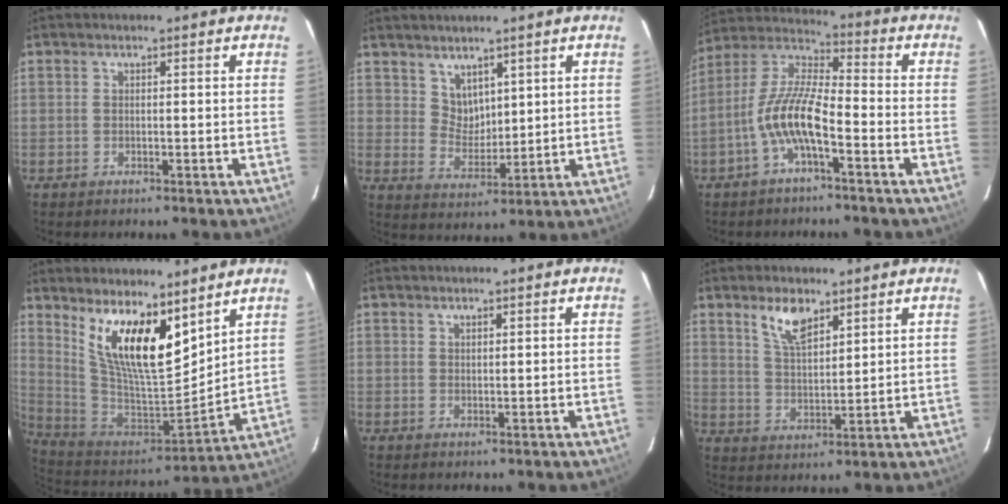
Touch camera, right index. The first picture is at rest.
{"total": 5.2, "force": [3.8, 3.2, 1.5], "torque": [-0.018, 0.001, 0.080]}
{"total": 10.5, "force": [-4.5, 2.8, 9.1], "torque": [-0.196, 0.009, -0.090]}
{"total": 16.9, "force": [9.7, 5.8, 12.6], "torque": [-0.224, -0.006, 0.191]}
{"total": 0.9, "force": [0.8, 0.3, 0.3], "torque": [-0.005, 0.001, 0.015]}
{"total": 7.0, "force": [4.6, 2.9, 4.3], "torque": [-0.077, 0.004, 0.092]}